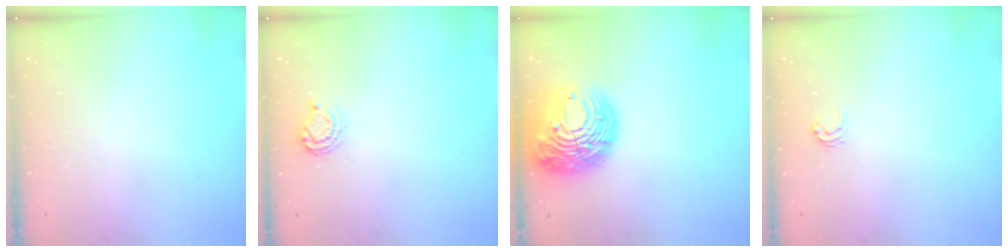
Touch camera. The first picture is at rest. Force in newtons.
{"total": 6.9, "press": 6.8, "slide": 0.6}
{"total": 18.0, "press": 17.9, "slide": 2.0}
{"total": 3.1, "press": 3.1, "slide": 0.4}